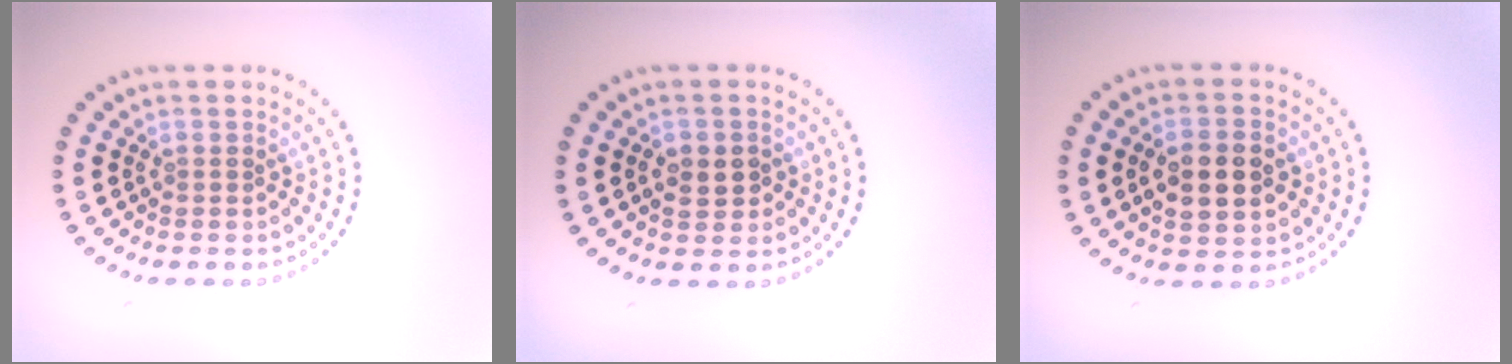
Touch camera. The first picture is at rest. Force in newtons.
{"total": 2.3, "press": 2.3, "slide": 0.3}
{"total": 4.3, "press": 4.3, "slide": 0.3}